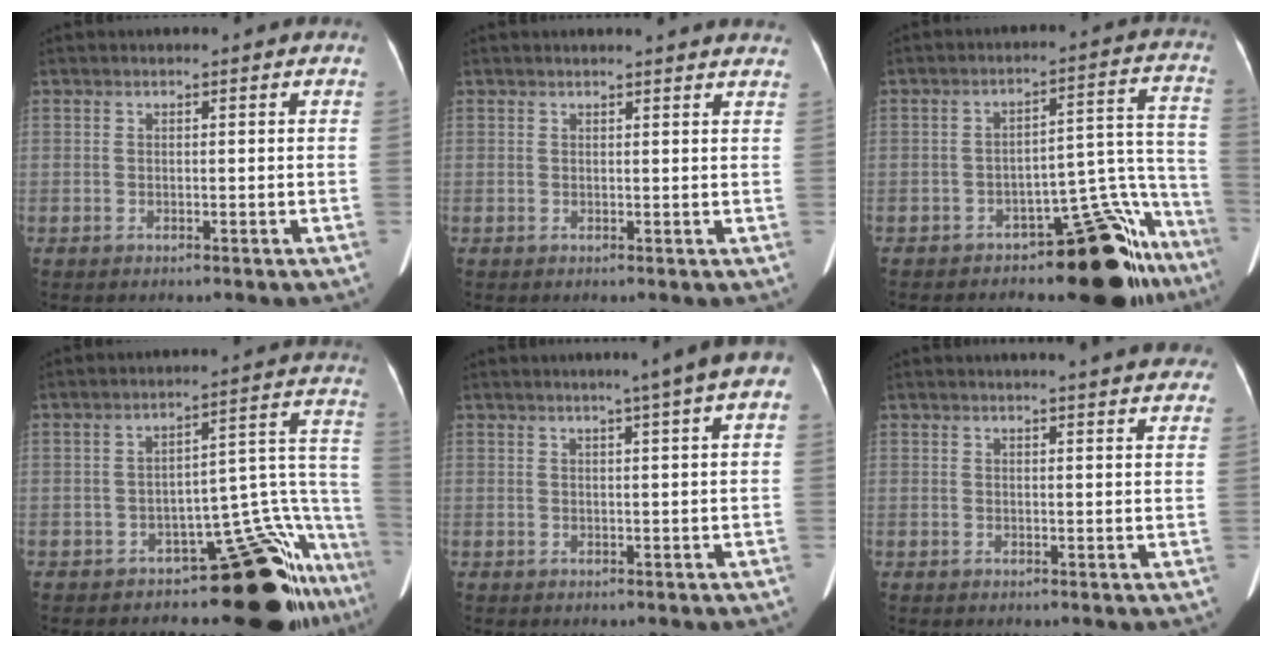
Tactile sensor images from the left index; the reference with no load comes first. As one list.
[{"total": 8.4, "force": [8.0, 0.4, 2.2], "torque": [-0.018, 0.001, 0.066]}, {"total": 14.7, "force": [-11.8, 3.8, 8.0], "torque": [-0.033, 0.061, -0.156]}, {"total": 15.0, "force": [-11.0, 2.7, 9.8], "torque": [-0.042, 0.063, -0.140]}, {"total": 6.9, "force": [3.8, -0.1, 5.7], "torque": [-0.068, 0.018, 0.036]}, {"total": 13.3, "force": [12.2, 1.7, 5.1], "torque": [-0.049, -0.003, 0.125]}]